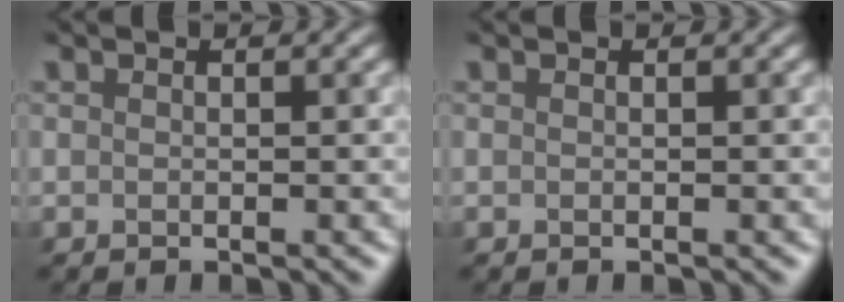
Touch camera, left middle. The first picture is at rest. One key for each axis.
{"total": 0.0}